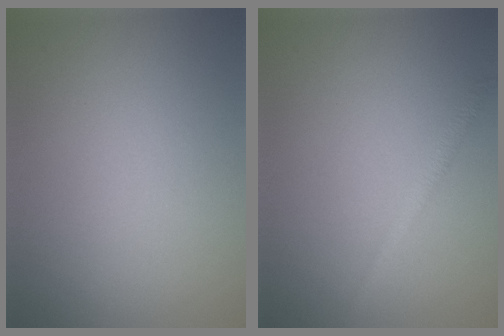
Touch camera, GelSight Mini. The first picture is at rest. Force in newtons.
{"total": 1.3, "press": 1.3, "slide": 0.1}